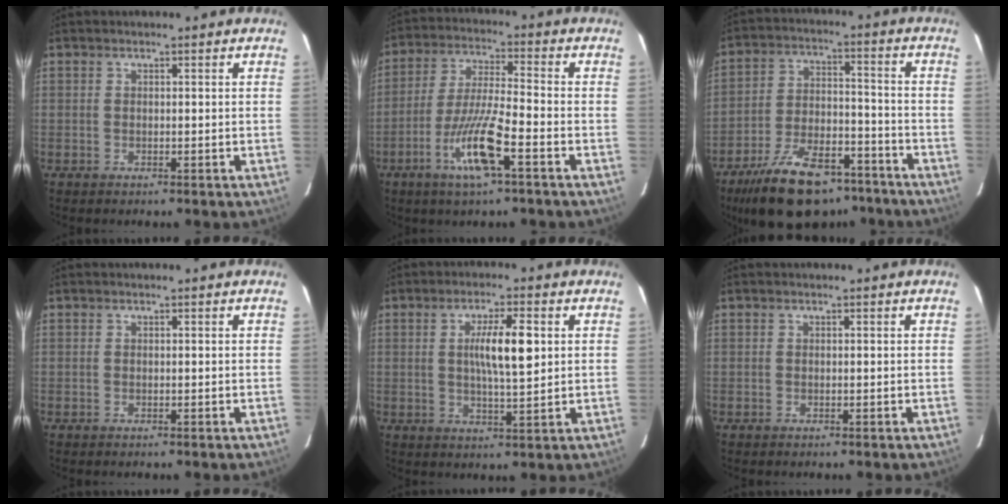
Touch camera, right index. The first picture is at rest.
{"total": 10.6, "force": [-4.9, 0.5, 9.4], "torque": [-0.186, -0.012, -0.094]}
{"total": 16.0, "force": [-11.8, 6.1, 9.0], "torque": [-0.172, 0.004, -0.198]}
{"total": 0.0}
{"total": 7.2, "force": [1.4, 1.0, 7.0], "torque": [-0.124, 0.004, 0.025]}
{"total": 0.0}